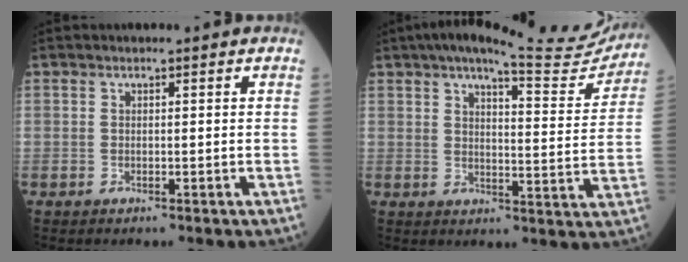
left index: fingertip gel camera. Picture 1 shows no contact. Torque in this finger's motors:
{"motor_torque": [1.05, -1.09, 0.38, 0.10]}